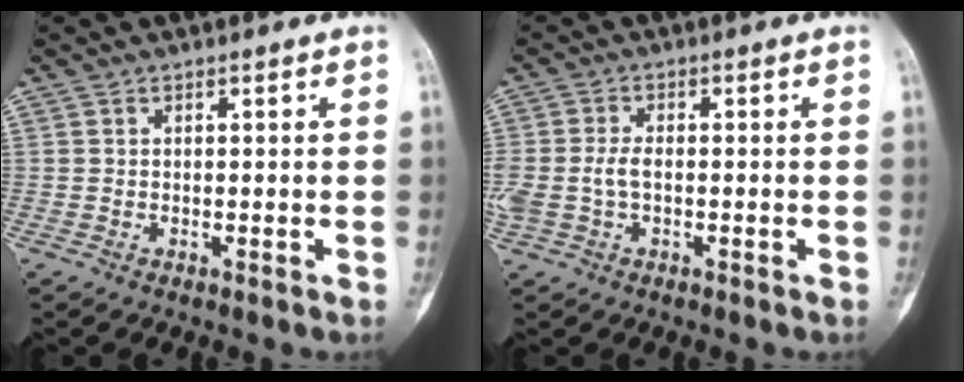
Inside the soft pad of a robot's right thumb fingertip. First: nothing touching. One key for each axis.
{"total": 5.4, "fx": -0.6, "fy": 3.3, "fz": 4.2, "tx": -0.109, "ty": 0.015, "tz": -0.010}